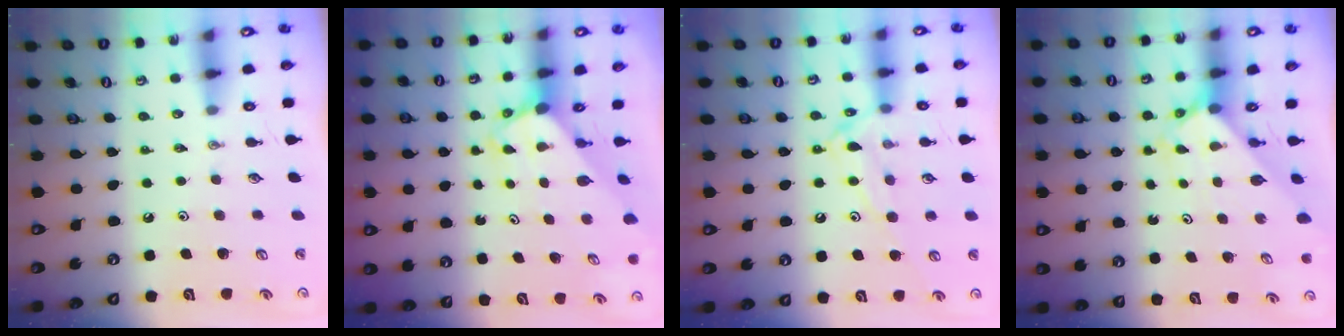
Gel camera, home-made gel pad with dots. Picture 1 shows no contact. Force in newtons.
{"total": 3.1, "press": 3.1, "slide": 0.2}
{"total": 11.8, "press": 11.8, "slide": 0.9}
{"total": 2.1, "press": 2.1, "slide": 0.2}